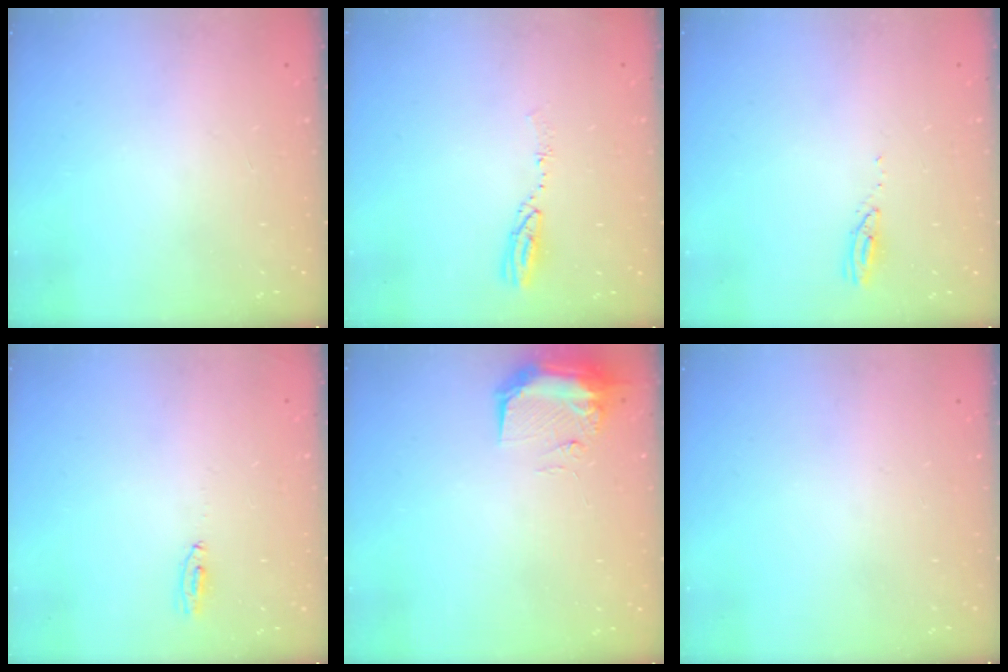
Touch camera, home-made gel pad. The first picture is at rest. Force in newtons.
{"total": 4.6, "press": 4.6, "slide": 0.4}
{"total": 2.9, "press": 2.9, "slide": 0.2}
{"total": 3.5, "press": 3.1, "slide": 1.4}
{"total": 8.8, "press": 8.6, "slide": 1.6}
{"total": 0.0}